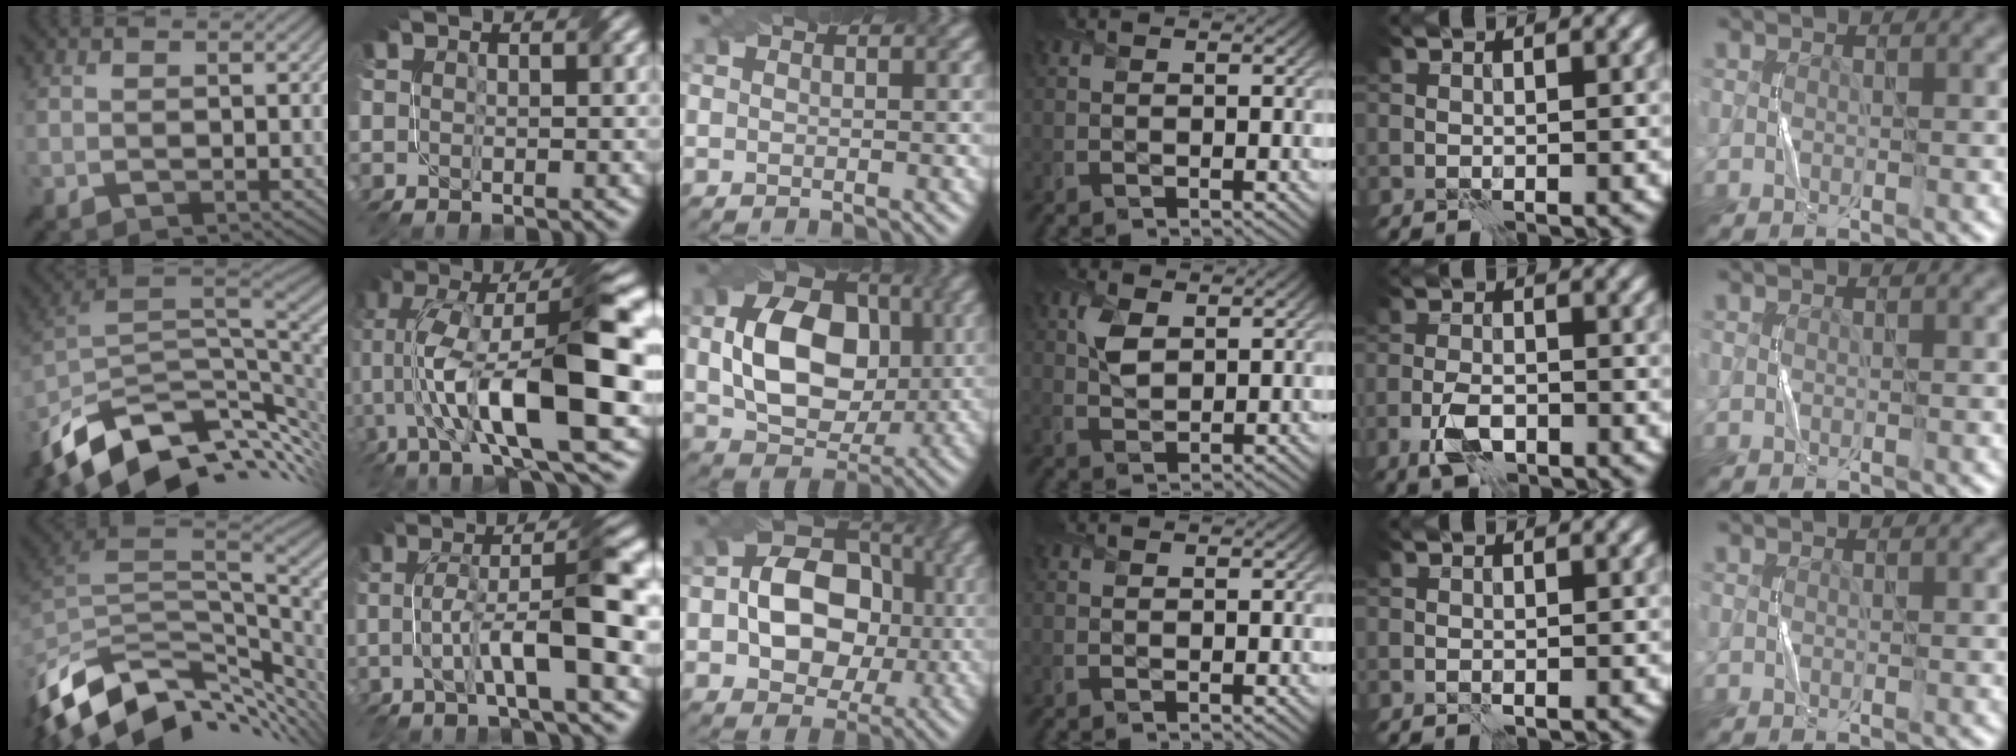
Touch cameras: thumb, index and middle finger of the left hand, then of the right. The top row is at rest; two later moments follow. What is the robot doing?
{"motion": "twist", "object": "screw"}